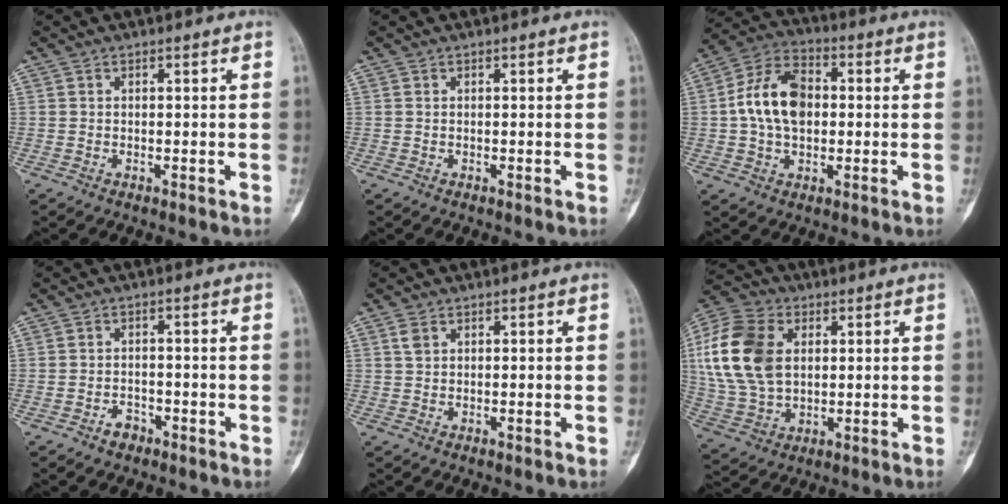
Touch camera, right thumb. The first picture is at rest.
{"total": 0.0}
{"total": 12.9, "force": [0.6, 8.5, 9.7], "torque": [-0.164, 0.023, 0.003]}
{"total": 2.3, "force": [-1.6, 1.6, 0.7], "torque": [-0.005, 0.015, -0.024]}
{"total": 1.9, "force": [0.9, 1.2, 1.2], "torque": [-0.022, 0.001, 0.018]}
{"total": 18.1, "force": [3.6, 12.2, 12.8], "torque": [-0.259, 0.003, 0.069]}